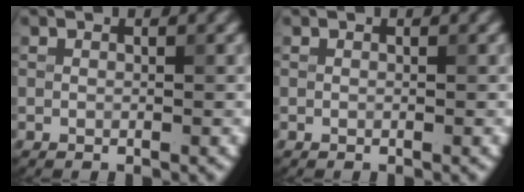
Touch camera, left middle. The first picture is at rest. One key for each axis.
{"total": 0.0}